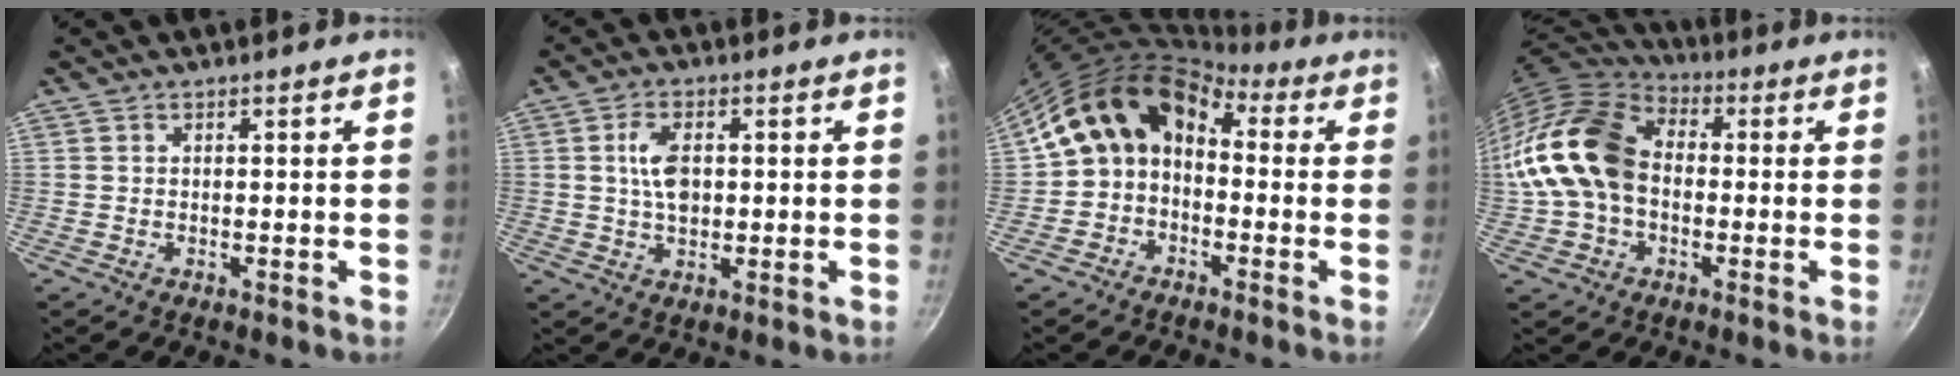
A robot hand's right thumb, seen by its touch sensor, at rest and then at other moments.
{"total": 6.3, "force": [0.9, 3.6, 5.0], "torque": [-0.083, 0.002, 0.013]}
{"total": 12.1, "force": [0.2, 9.1, 8.0], "torque": [-0.114, 0.045, -0.019]}
{"total": 17.5, "force": [-0.6, 12.8, 12.0], "torque": [-0.212, 0.040, -0.024]}